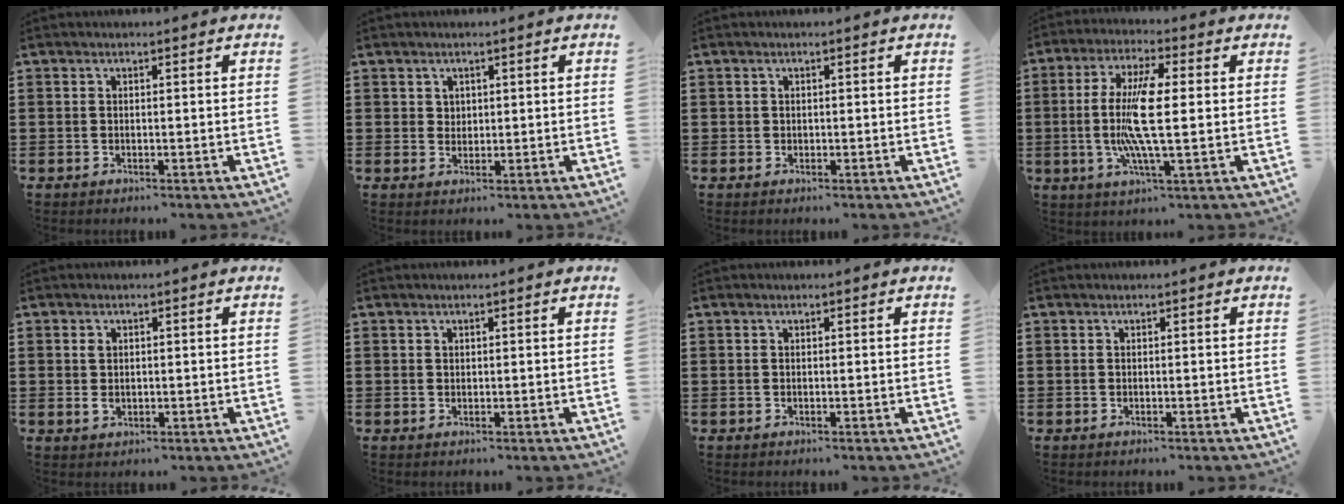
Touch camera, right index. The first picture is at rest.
{"total": 1.6, "force": [0.9, 1.2, 0.3], "torque": [-0.009, 0.006, 0.018]}
{"total": 0.6, "force": [0.2, 0.5, 0.0], "torque": [-0.001, 0.004, 0.003]}
{"total": 10.2, "force": [-0.1, 1.7, 10.1], "torque": [-0.213, -0.014, -0.012]}
{"total": 1.5, "force": [0.2, 0.9, 1.1], "torque": [-0.025, 0.001, 0.005]}
{"total": 0.6, "force": [0.3, 0.5, 0.1], "torque": [-0.004, 0.003, 0.006]}
{"total": 0.0}
{"total": 0.0}